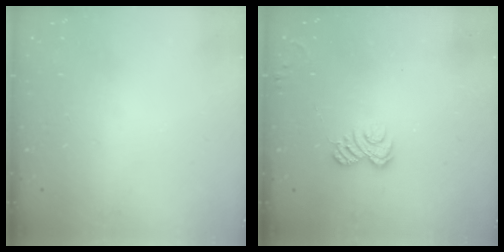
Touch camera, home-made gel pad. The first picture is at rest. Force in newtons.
{"total": 4.7, "press": 4.5, "slide": 1.3}